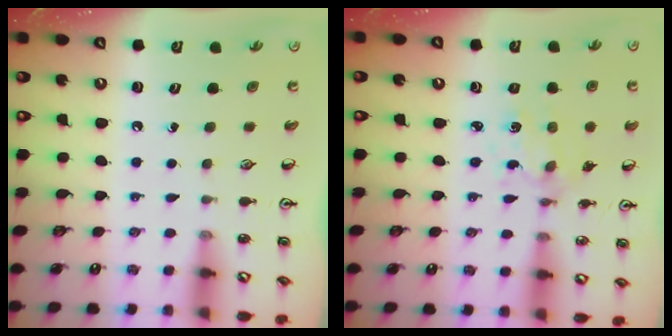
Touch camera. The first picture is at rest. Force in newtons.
{"total": 2.0, "press": 2.0, "slide": 0.5}